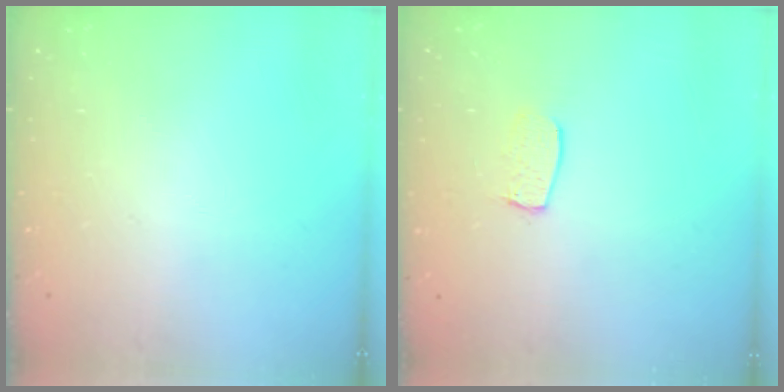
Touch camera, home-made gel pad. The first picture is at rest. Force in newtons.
{"total": 5.9, "press": 5.9, "slide": 0.3}